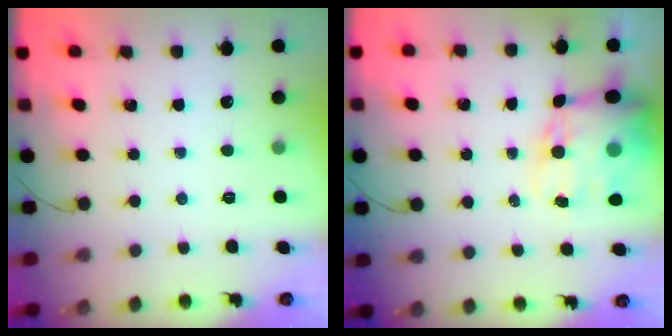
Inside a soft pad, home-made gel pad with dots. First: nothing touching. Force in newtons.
{"total": 16.0, "press": 15.6, "slide": 3.6}